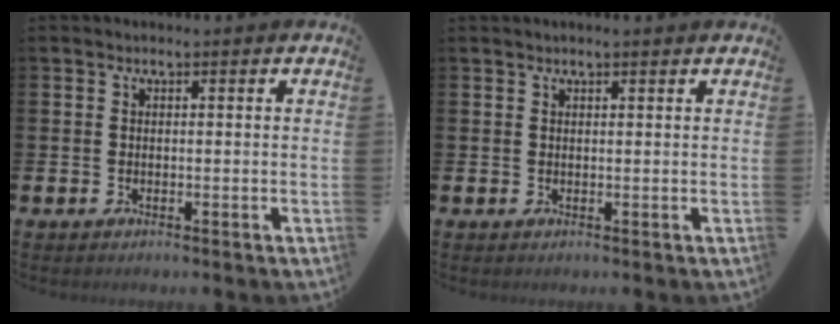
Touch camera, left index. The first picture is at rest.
{"total": 1.0, "force": [0.9, 0.0, 0.3], "torque": [0.002, -0.003, 0.014]}